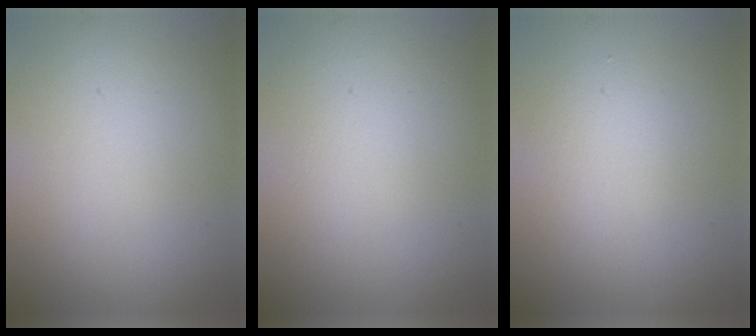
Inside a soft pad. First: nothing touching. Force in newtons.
{"total": 0.7, "press": 0.7, "slide": 0.0}
{"total": 2.1, "press": 2.1, "slide": 0.0}